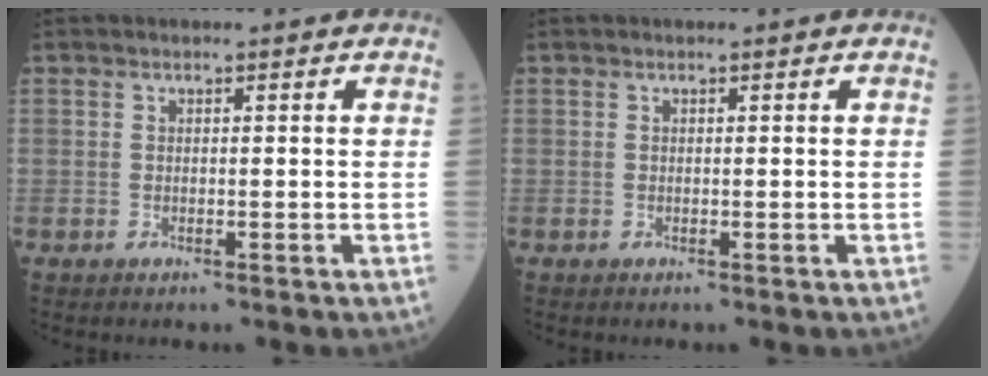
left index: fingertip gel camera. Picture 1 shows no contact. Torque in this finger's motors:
{"motor_torque": [0.00, 0.00, 0.00, 0.00]}